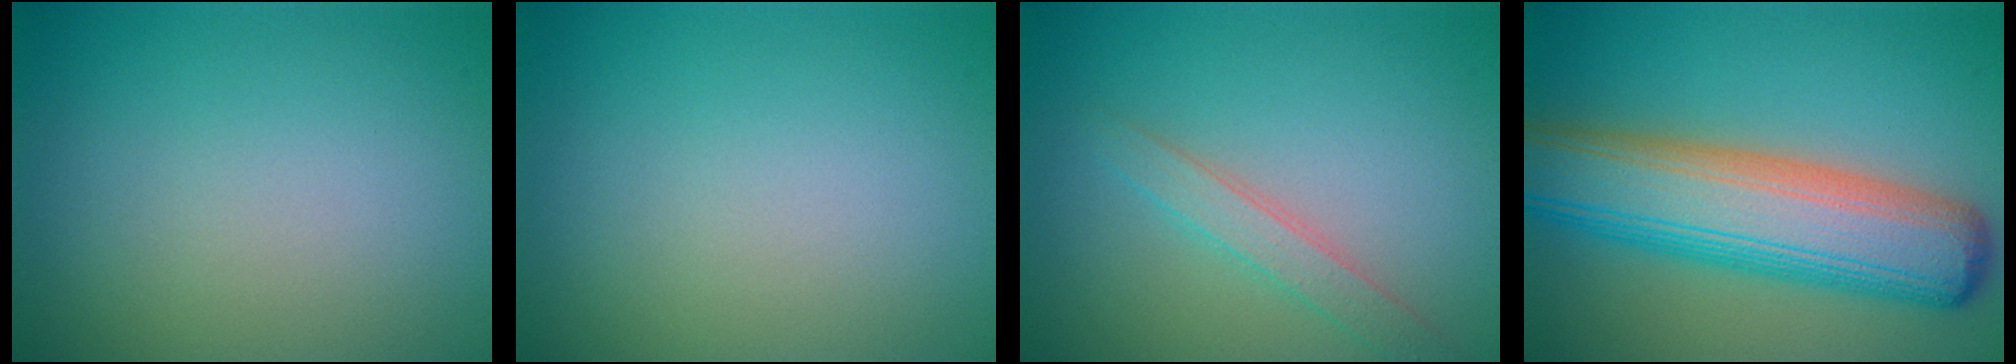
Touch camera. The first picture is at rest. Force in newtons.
{"total": 0.0}
{"total": 2.0, "press": 2.0, "slide": 0.1}
{"total": 10.6, "press": 10.6, "slide": 0.3}